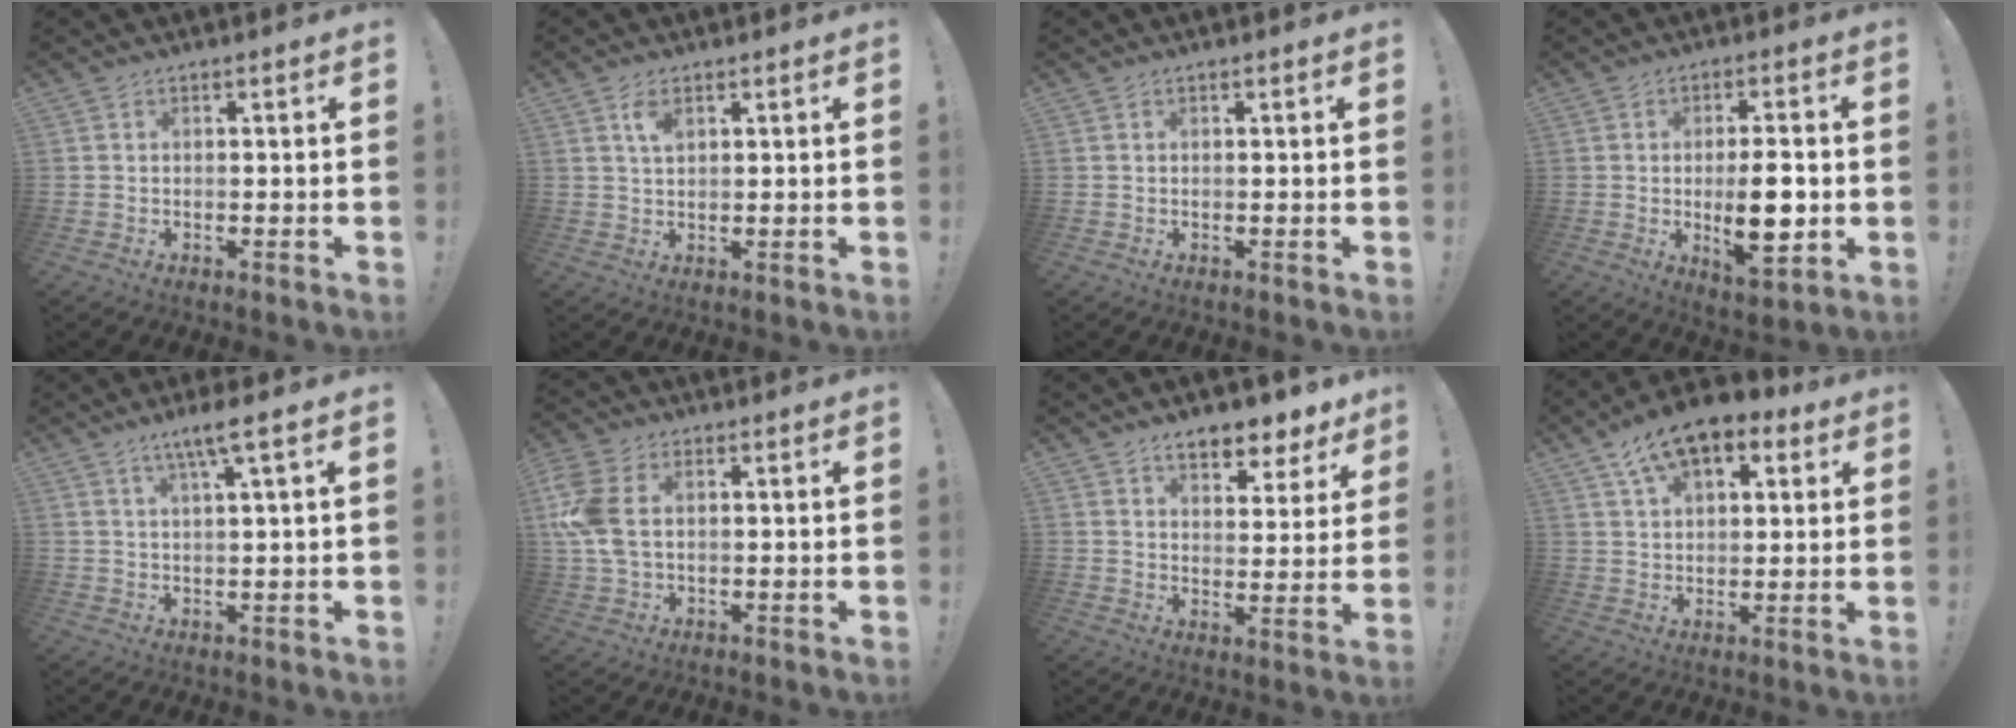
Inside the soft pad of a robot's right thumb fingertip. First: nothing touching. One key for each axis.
{"total": 3.8, "fx": 1.9, "fy": 1.9, "fz": 2.7, "tx": -0.040, "ty": -0.007, "tz": 0.030}
{"total": 0.0}
{"total": 11.6, "fx": -1.6, "fy": 4.6, "fz": 10.5, "tx": -0.172, "ty": -0.008, "tz": -0.030}
{"total": 6.0, "fx": 3.1, "fy": -0.4, "fz": 5.2, "tx": -0.096, "ty": -0.008, "tz": 0.047}
{"total": 9.3, "fx": 1.4, "fy": 6.0, "fz": 6.9, "tx": -0.162, "ty": -0.003, "tz": 0.026}
{"total": 8.6, "fx": 6.7, "fy": 3.8, "fz": 3.7, "tx": -0.049, "ty": -0.049, "tz": 0.122}
{"total": 12.3, "fx": 7.7, "fy": 6.1, "fz": 7.4, "tx": -0.126, "ty": -0.038, "tz": 0.143}